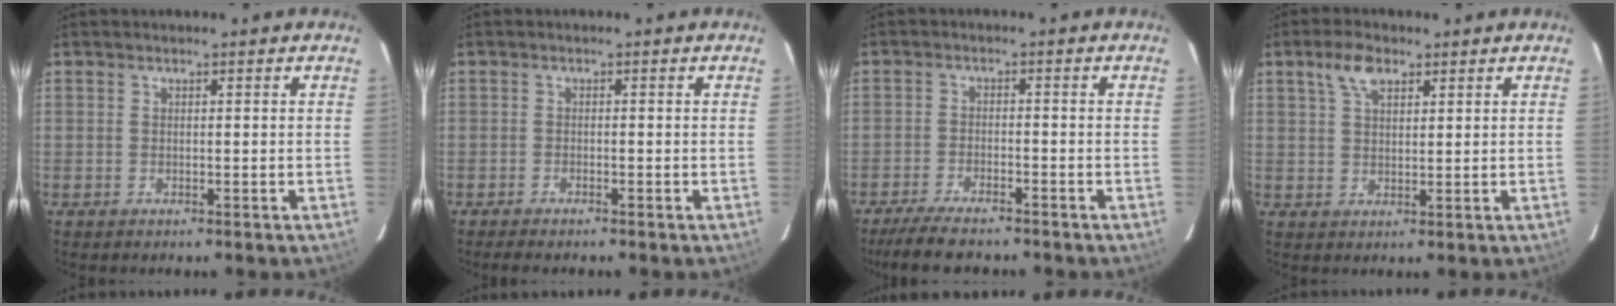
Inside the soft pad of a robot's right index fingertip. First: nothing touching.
{"total": 2.4, "force": [-2.2, 0.3, 1.0], "torque": [-0.027, -0.010, -0.039]}
{"total": 8.2, "force": [-7.2, 1.7, 3.7], "torque": [-0.094, -0.020, -0.122]}
{"total": 4.5, "force": [2.8, 2.0, 2.9], "torque": [-0.054, 0.011, 0.053]}